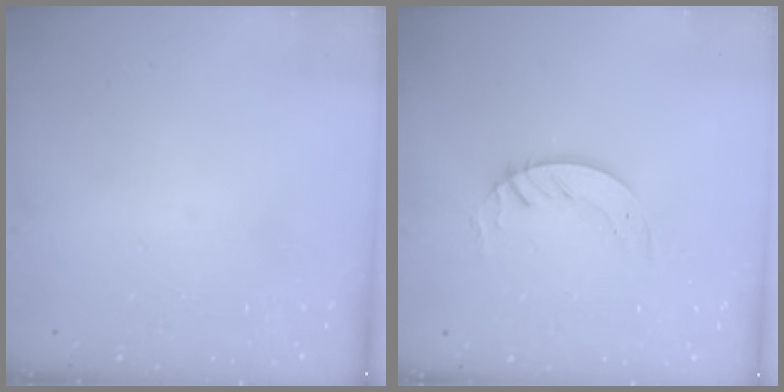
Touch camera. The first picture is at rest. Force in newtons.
{"total": 2.8, "press": 2.8, "slide": 0.2}